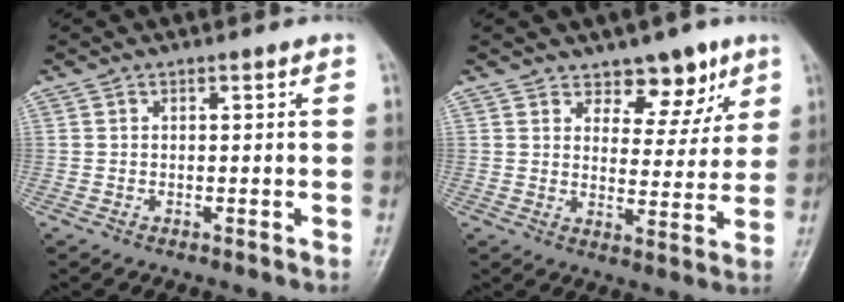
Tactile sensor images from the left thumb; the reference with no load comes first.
{"total": 7.9, "force": [5.3, 4.5, 3.8], "torque": [-0.011, -0.033, 0.078]}